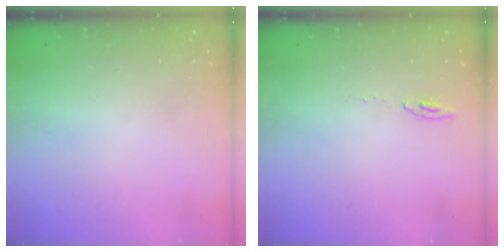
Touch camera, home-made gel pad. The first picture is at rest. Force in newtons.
{"total": 5.2, "press": 5.2, "slide": 0.5}